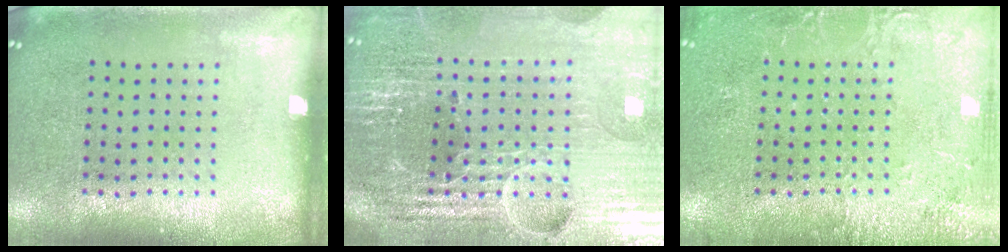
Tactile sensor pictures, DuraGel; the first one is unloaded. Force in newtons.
{"total": 6.5, "press": 5.7, "slide": 3.2}
{"total": 2.8, "press": 2.8, "slide": 0.4}